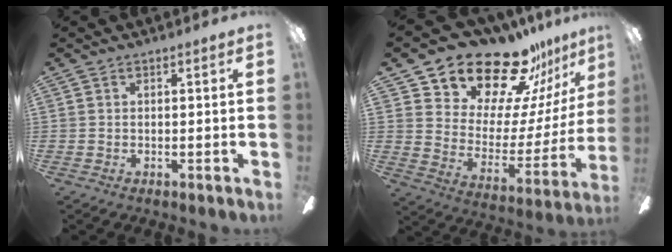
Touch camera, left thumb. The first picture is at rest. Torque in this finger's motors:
{"motor_torque": [0.45, 0.56, 1.05, -1.72, 0.10]}